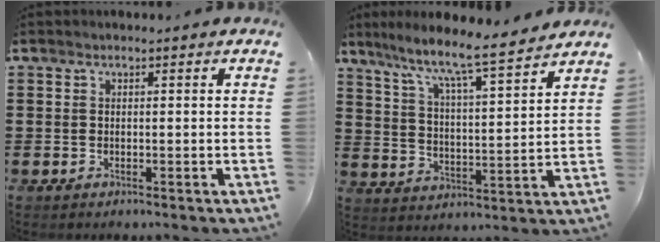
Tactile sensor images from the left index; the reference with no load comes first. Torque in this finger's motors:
{"motor_torque": [2.14, 0.00, 0.37, 0.21]}